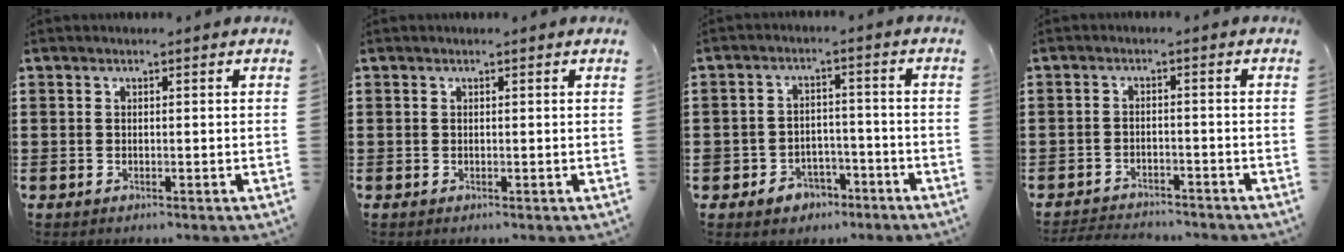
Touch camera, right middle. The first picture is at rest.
{"total": 0.0}
{"total": 3.8, "force": [-3.0, 2.3, 0.5], "torque": [-0.016, 0.011, -0.061]}
{"total": 3.2, "force": [-3.1, 0.5, 0.1], "torque": [-0.007, 0.000, -0.068]}